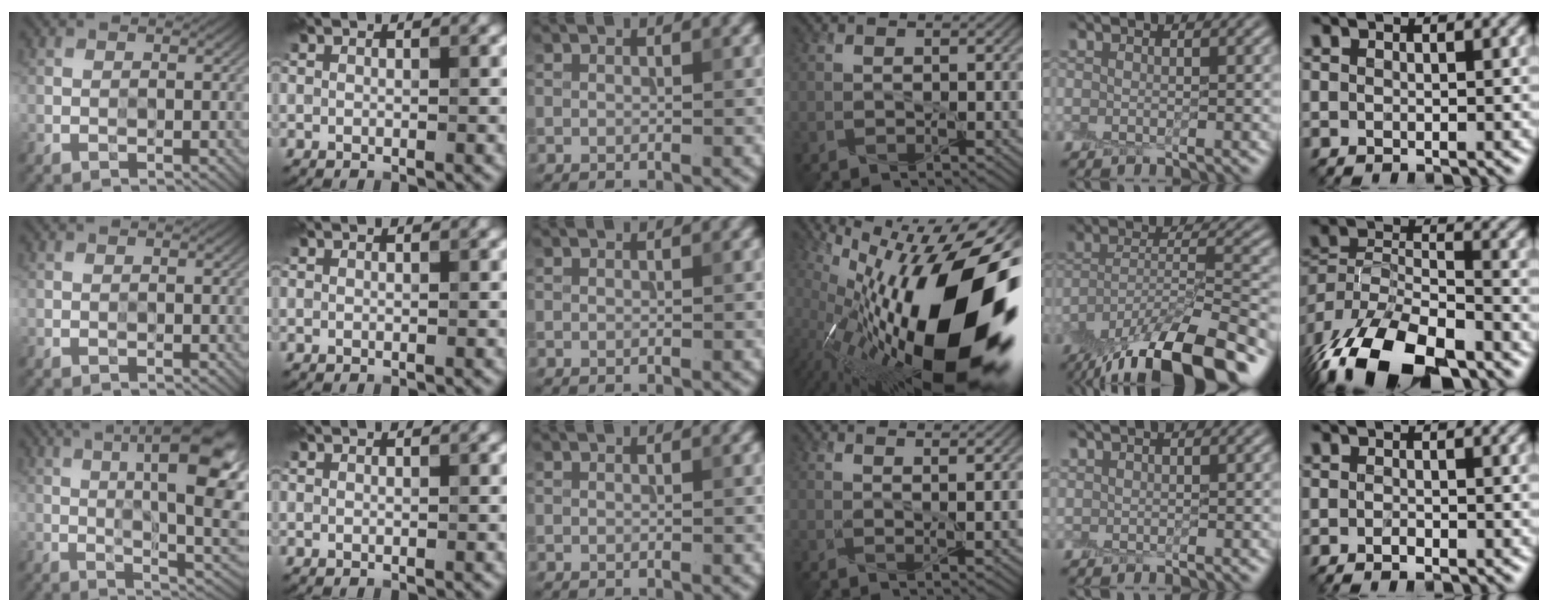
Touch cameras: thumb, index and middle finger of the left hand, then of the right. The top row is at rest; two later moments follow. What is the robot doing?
{"motion": "peel", "object": "plastic wrap"}